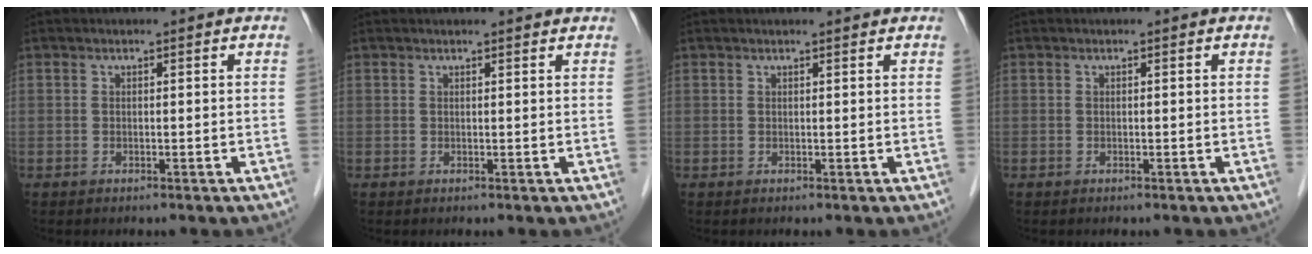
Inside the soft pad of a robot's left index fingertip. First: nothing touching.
{"total": 3.2, "force": [3.1, 0.2, 0.8], "torque": [-0.013, 0.009, 0.028]}
{"total": 2.6, "force": [2.4, 0.2, 0.8], "torque": [-0.013, 0.010, 0.024]}
{"total": 0.0}